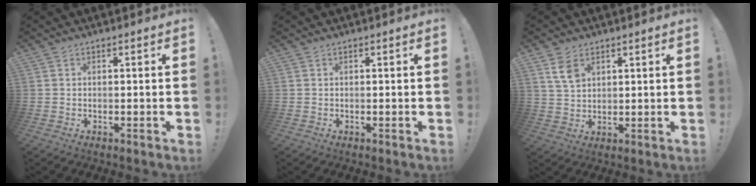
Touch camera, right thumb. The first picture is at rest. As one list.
[{"total": 0.0}, {"total": 6.0, "force": [3.1, 3.9, 3.3], "torque": [-0.051, -0.011, 0.061]}]